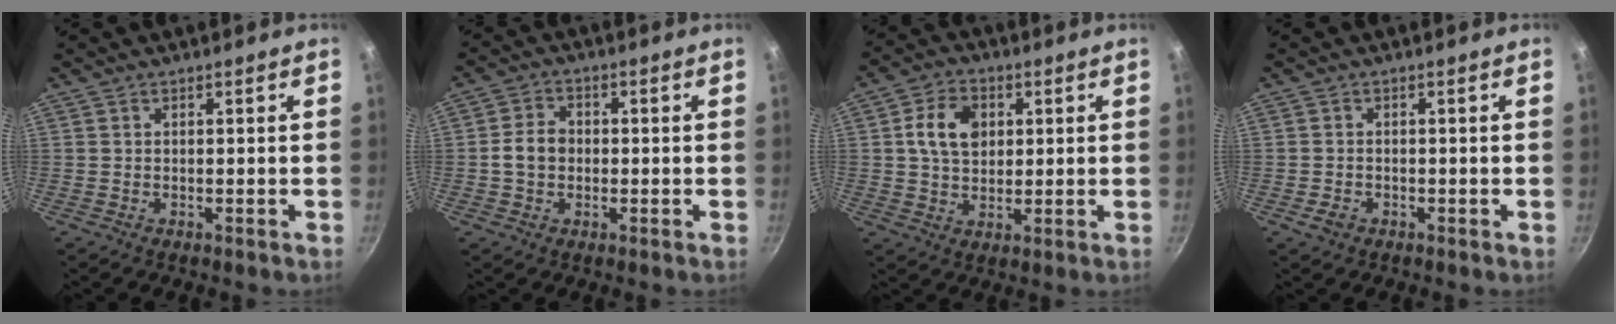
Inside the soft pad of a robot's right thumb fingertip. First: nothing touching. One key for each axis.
{"total": 3.9, "fx": 0.0, "fy": 3.4, "fz": 1.9, "tx": -0.016, "ty": 0.007, "tz": -0.005}
{"total": 9.0, "fx": 2.0, "fy": 6.6, "fz": 5.7, "tx": -0.082, "ty": 0.004, "tz": 0.030}
{"total": 2.2, "fx": -1.1, "fy": 1.6, "fz": 1.1, "tx": -0.018, "ty": 0.008, "tz": -0.018}